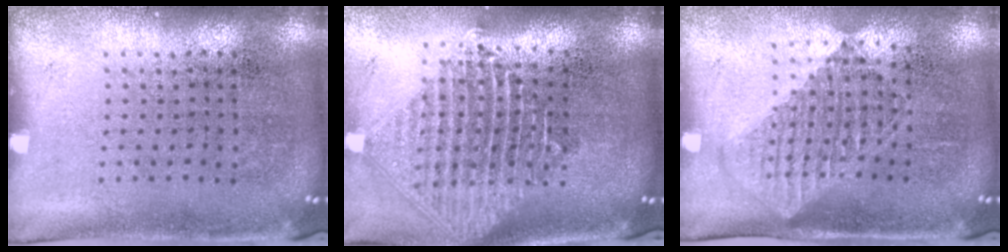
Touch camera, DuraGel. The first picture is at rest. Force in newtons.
{"total": 2.3, "press": 1.8, "slide": 1.4}
{"total": 1.2, "press": 1.0, "slide": 0.5}